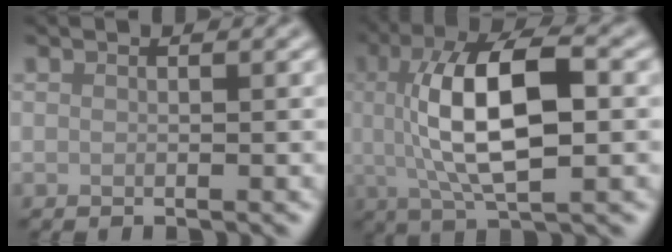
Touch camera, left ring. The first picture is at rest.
{"total": 10.1, "force": [0.8, 3.8, 9.3], "torque": [-0.165, 0.010, 0.012]}